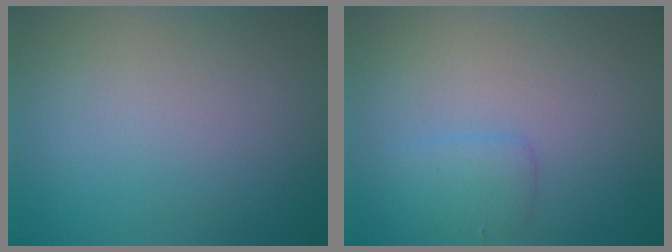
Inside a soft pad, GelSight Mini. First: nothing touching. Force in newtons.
{"total": 1.8, "press": 1.8, "slide": 0.2}